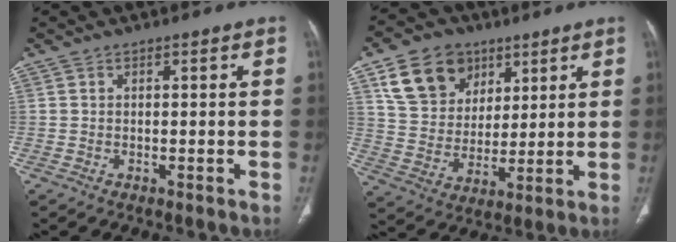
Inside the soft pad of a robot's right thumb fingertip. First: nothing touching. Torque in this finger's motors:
{"motor_torque": [-0.24, 1.54, 0.11, 0.80, 0.05]}